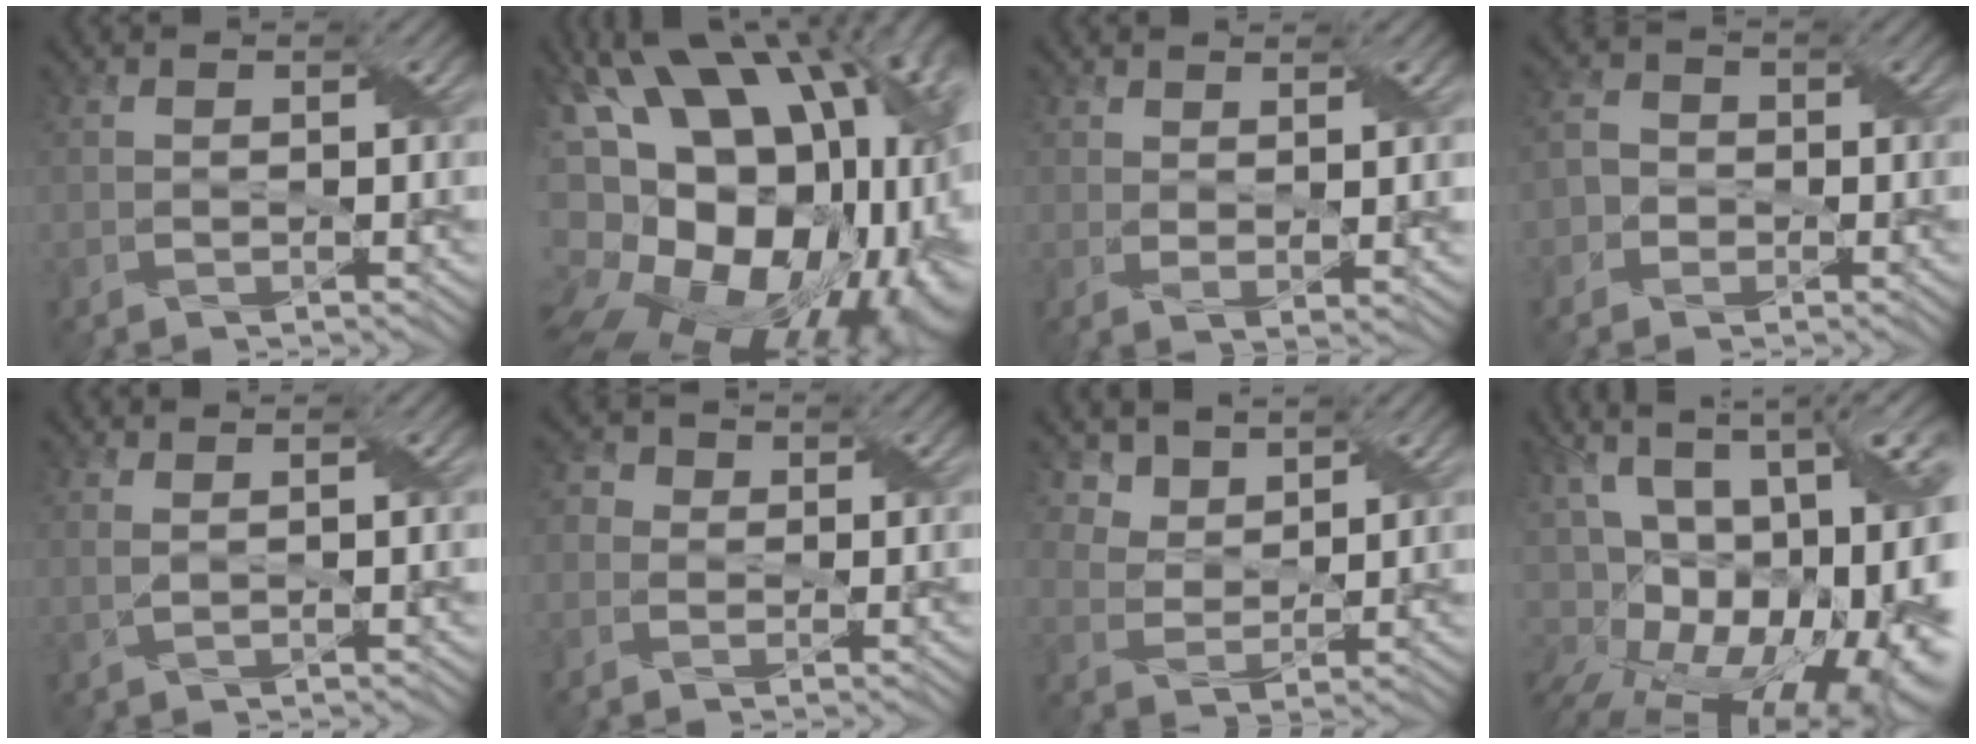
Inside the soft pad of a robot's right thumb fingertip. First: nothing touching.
{"total": 23.1, "force": [-0.7, 14.7, 17.8], "torque": [-0.319, -0.008, -0.032]}
{"total": 2.6, "force": [1.4, 0.5, 2.1], "torque": [-0.045, -0.005, 0.029]}
{"total": 2.9, "force": [-1.0, 2.6, 0.8], "torque": [-0.016, 0.002, -0.027]}
{"total": 1.2, "force": [0.8, 0.2, 0.9], "torque": [-0.022, -0.004, 0.013]}
{"total": 2.6, "force": [0.0, 2.5, 0.8], "torque": [-0.016, 0.010, -0.015]}
{"total": 4.4, "force": [3.7, 2.1, 1.1], "torque": [-0.046, -0.016, 0.094]}
{"total": 21.1, "force": [-2.9, 12.7, 16.6], "torque": [-0.264, 0.039, -0.021]}